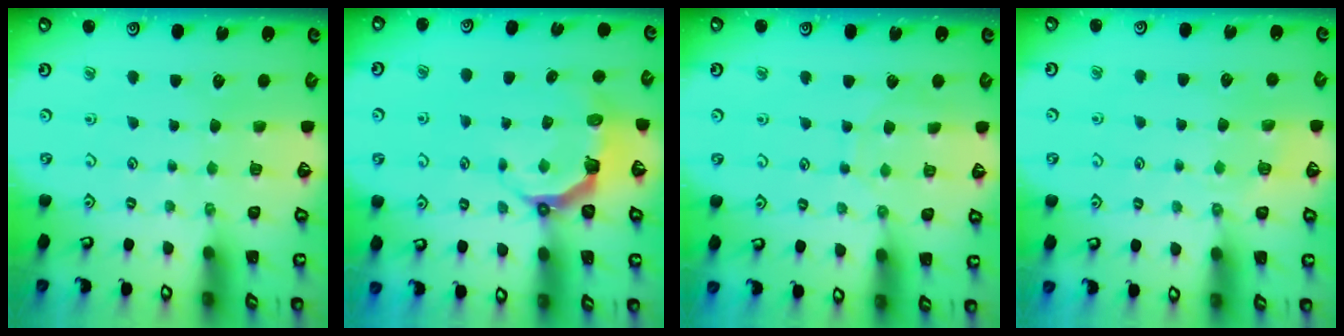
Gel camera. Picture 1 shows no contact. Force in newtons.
{"total": 5.3, "press": 3.5, "slide": 4.0}
{"total": 7.1, "press": 7.1, "slide": 0.5}
{"total": 2.8, "press": 2.5, "slide": 1.3}